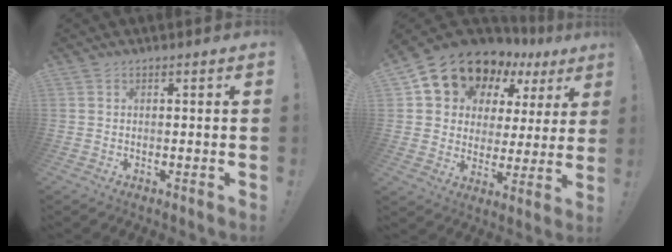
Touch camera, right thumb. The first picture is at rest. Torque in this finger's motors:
{"motor_torque": [1.49, 3.09, 0.34, 0.18, 0.10]}